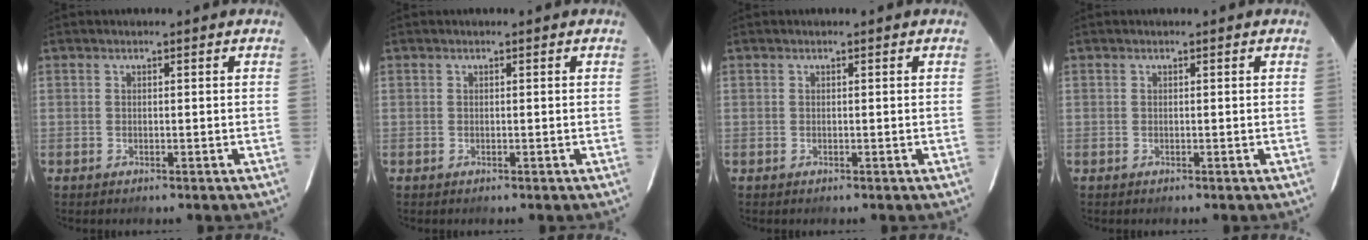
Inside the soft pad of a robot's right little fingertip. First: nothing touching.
{"total": 0.0}
{"total": 0.0}
{"total": 0.0}